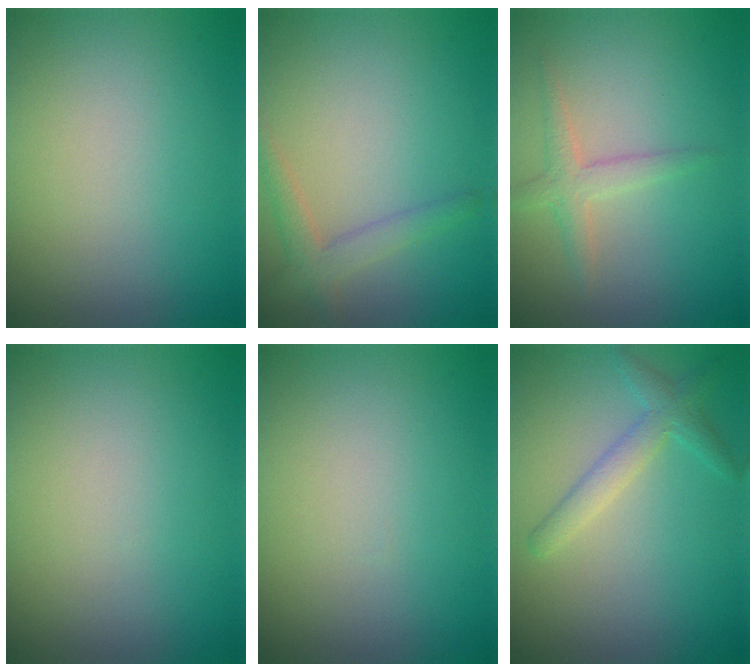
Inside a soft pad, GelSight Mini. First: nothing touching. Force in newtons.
{"total": 2.3, "press": 2.3, "slide": 0.1}
{"total": 2.2, "press": 2.2, "slide": 0.1}
{"total": 0.0}
{"total": 0.0}
{"total": 2.5, "press": 2.5, "slide": 0.2}